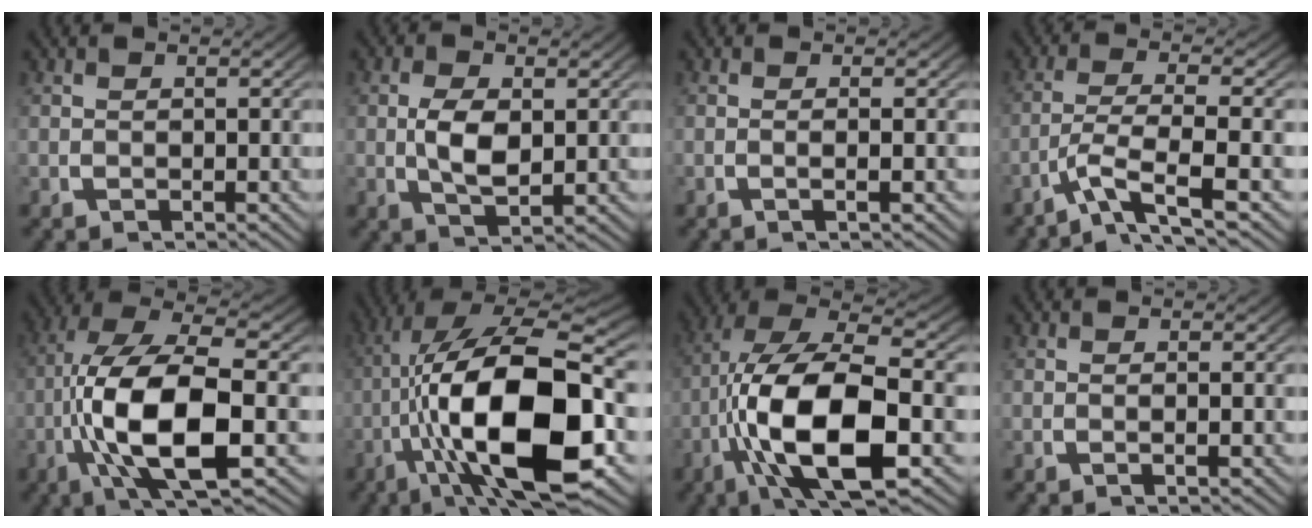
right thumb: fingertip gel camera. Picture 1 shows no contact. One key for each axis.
{"total": 4.4, "fx": 0.3, "fy": 2.5, "fz": 3.5, "tx": -0.079, "ty": -0.015, "tz": 0.016}
{"total": 1.2, "fx": -0.2, "fy": 0.0, "fz": 1.2, "tx": -0.026, "ty": 0.006, "tz": -0.005}
{"total": 6.3, "fx": -2.6, "fy": 2.6, "fz": 5.0, "tx": -0.115, "ty": -0.021, "tz": -0.032}
{"total": 13.2, "fx": -1.5, "fy": 6.2, "fz": 11.6, "tx": -0.255, "ty": -0.035, "tz": -0.010}
{"total": 19.0, "fx": -2.3, "fy": 8.9, "fz": 16.6, "tx": -0.315, "ty": -0.052, "tz": -0.011}
{"total": 14.6, "fx": -1.9, "fy": 7.4, "fz": 12.5, "tx": -0.270, "ty": -0.044, "tz": -0.013}
{"total": 0.6, "fx": 0.0, "fy": 0.0, "fz": 0.6, "tx": -0.012, "ty": 0.006, "tz": -0.002}